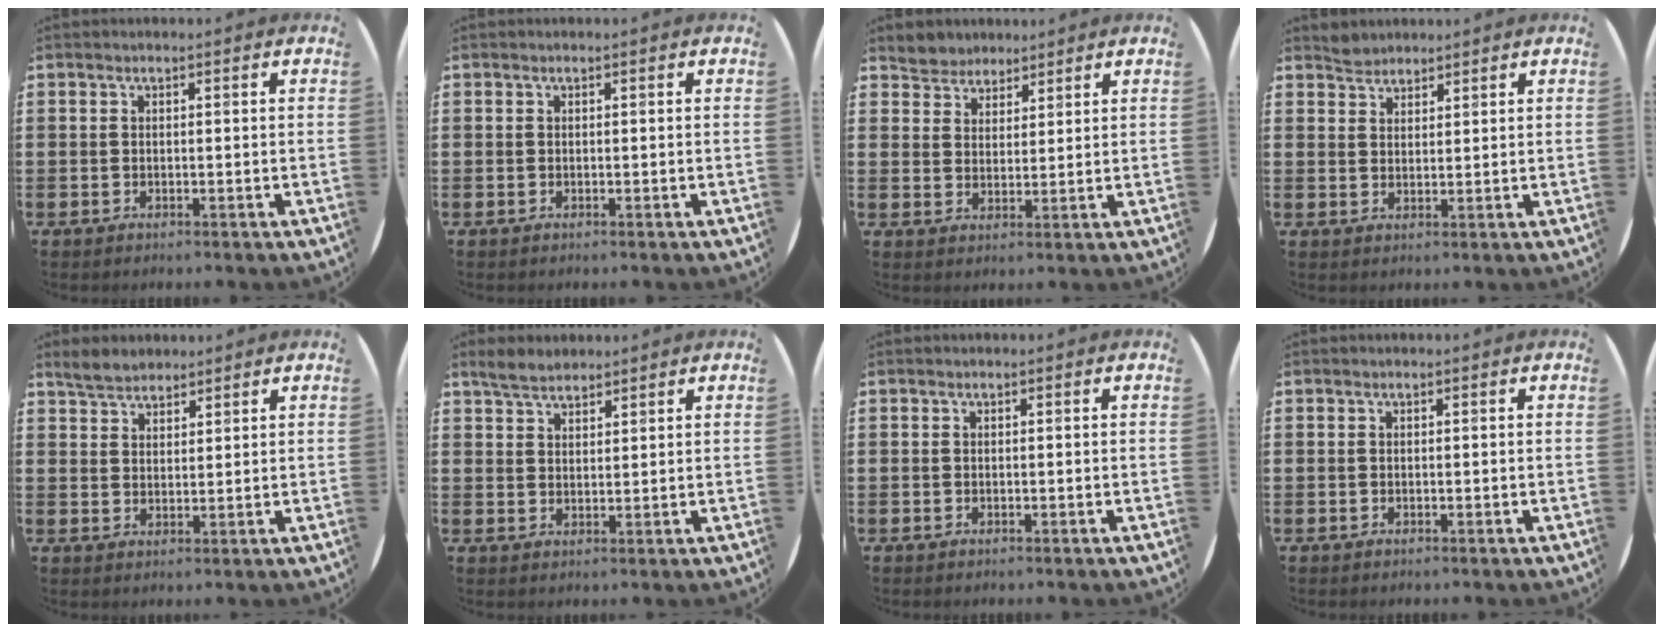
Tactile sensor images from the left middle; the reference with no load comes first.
{"total": 0.0}
{"total": 3.8, "force": [3.5, 1.4, -0.8], "torque": [0.001, -0.005, 0.067]}
{"total": 2.3, "force": [2.1, 0.7, -0.3], "torque": [0.002, 0.004, 0.043]}
{"total": 3.5, "force": [3.2, 1.2, 0.5], "torque": [-0.017, 0.001, 0.063]}
{"total": 3.5, "force": [3.1, 1.2, 1.0], "torque": [-0.026, 0.000, 0.059]}
{"total": 0.0}
{"total": 0.0}